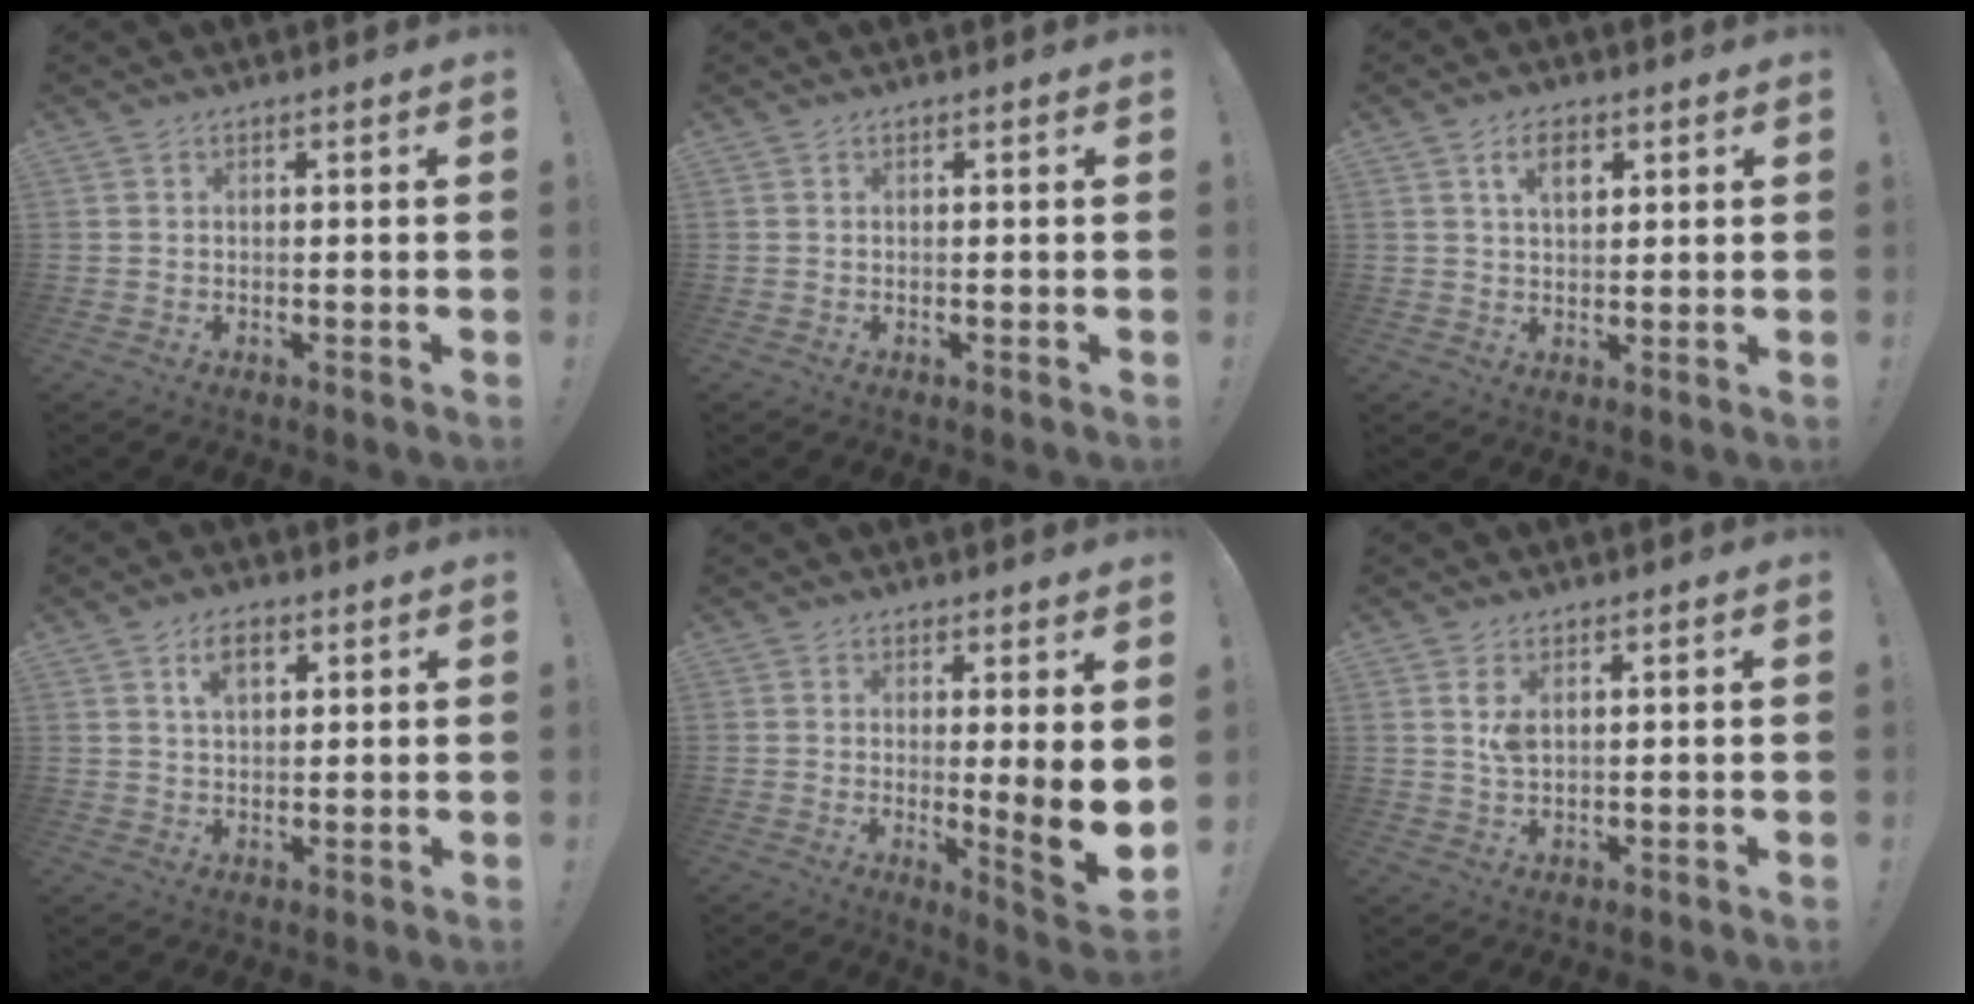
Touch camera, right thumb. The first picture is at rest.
{"total": 0.0}
{"total": 5.8, "force": [2.5, 3.4, 4.0], "torque": [-0.061, 0.000, 0.041]}
{"total": 5.8, "force": [2.7, 3.2, 4.0], "torque": [-0.061, -0.002, 0.045]}
{"total": 8.9, "force": [0.2, 0.3, 8.9], "torque": [-0.111, -0.035, 0.000]}
{"total": 3.6, "force": [1.4, 1.7, 2.9], "torque": [-0.051, -0.001, 0.023]}